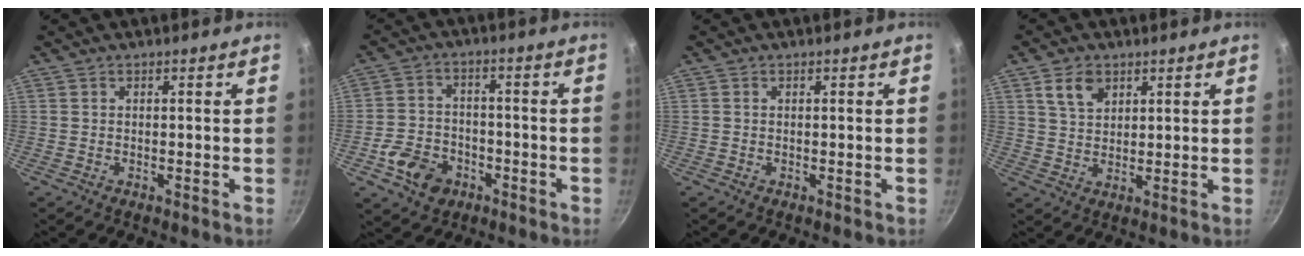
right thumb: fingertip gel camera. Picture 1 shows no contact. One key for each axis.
{"total": 9.4, "fx": -4.2, "fy": 7.2, "fz": 4.4, "tx": -0.064, "ty": 0.037, "tz": -0.072}
{"total": 0.0}
{"total": 5.8, "fx": 2.9, "fy": 3.8, "fz": 3.3, "tx": -0.048, "ty": -0.009, "tz": 0.057}